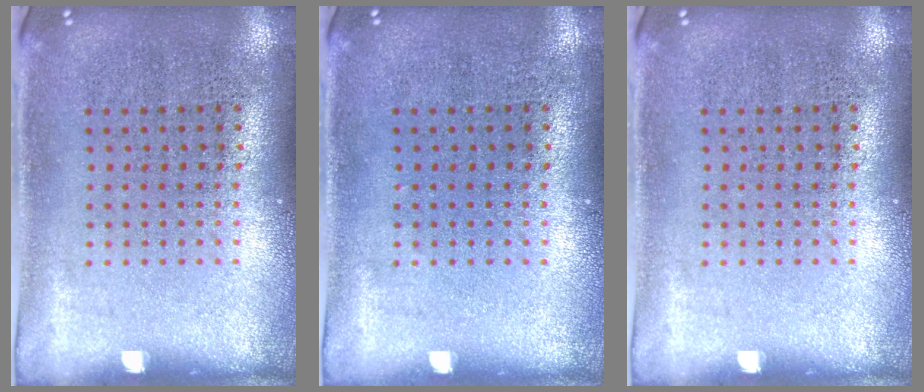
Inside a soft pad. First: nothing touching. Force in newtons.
{"total": 0.0}
{"total": 0.0}